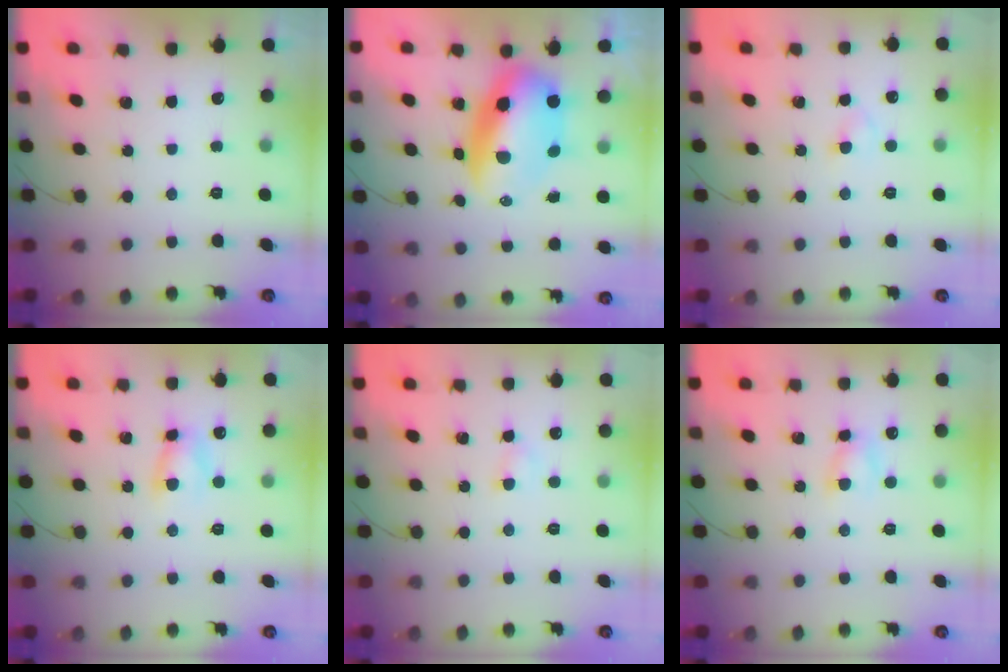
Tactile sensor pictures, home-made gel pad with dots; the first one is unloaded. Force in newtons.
{"total": 12.3, "press": 11.8, "slide": 3.5}
{"total": 2.1, "press": 1.9, "slide": 0.9}
{"total": 5.1, "press": 5.1, "slide": 0.2}
{"total": 3.0, "press": 2.9, "slide": 0.8}
{"total": 4.3, "press": 4.1, "slide": 1.3}